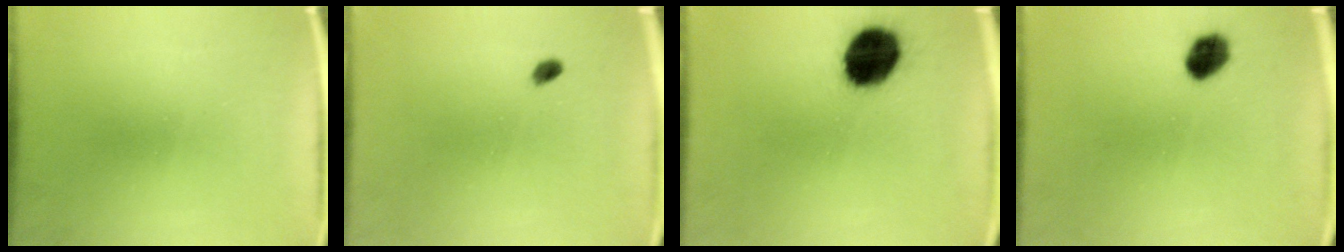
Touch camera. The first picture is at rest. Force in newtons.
{"total": 2.0}
{"total": 14.5}
{"total": 5.5}